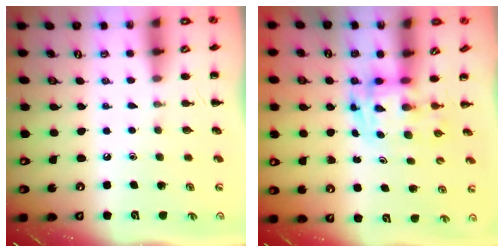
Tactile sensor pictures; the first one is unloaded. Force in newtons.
{"total": 3.6, "press": 3.5, "slide": 0.6}